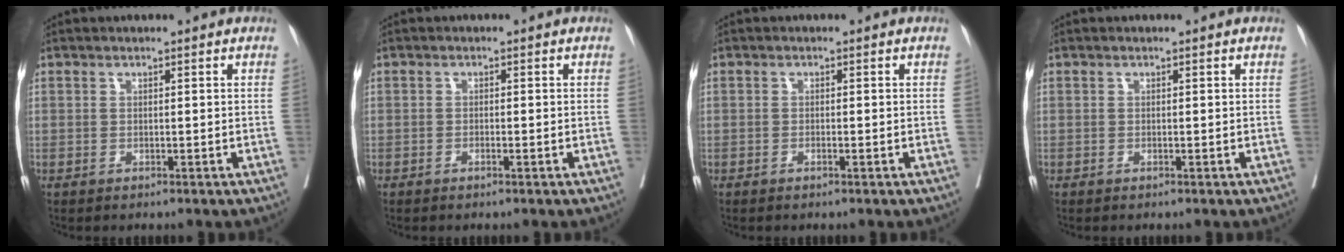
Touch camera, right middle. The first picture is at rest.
{"total": 0.8, "force": [-0.4, 0.0, 0.6], "torque": [-0.013, 0.001, -0.006]}
{"total": 0.6, "force": [-0.3, -0.1, 0.5], "torque": [-0.011, 0.001, -0.004]}
{"total": 0.0}